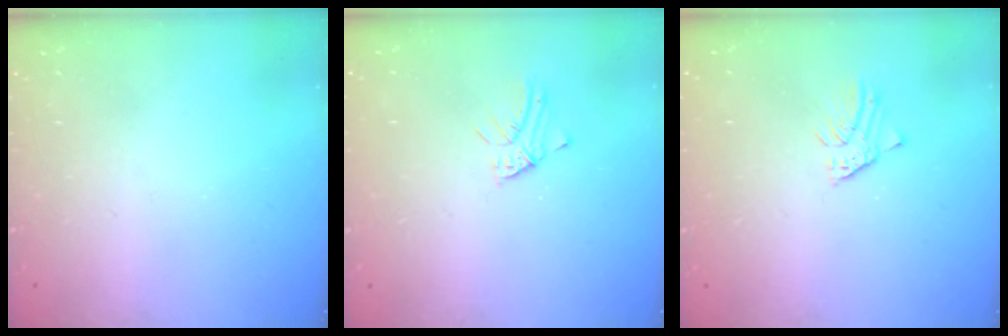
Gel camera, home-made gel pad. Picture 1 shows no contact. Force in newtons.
{"total": 2.1, "press": 2.1, "slide": 0.1}
{"total": 1.5, "press": 1.5, "slide": 0.1}